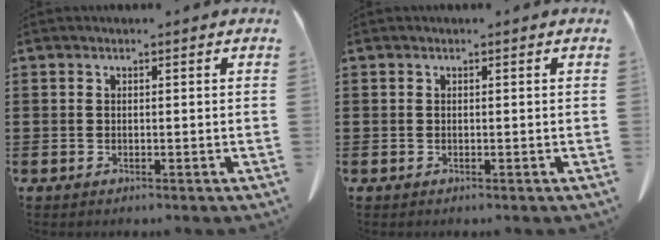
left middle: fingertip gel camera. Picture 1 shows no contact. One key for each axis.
{"total": 0.0}